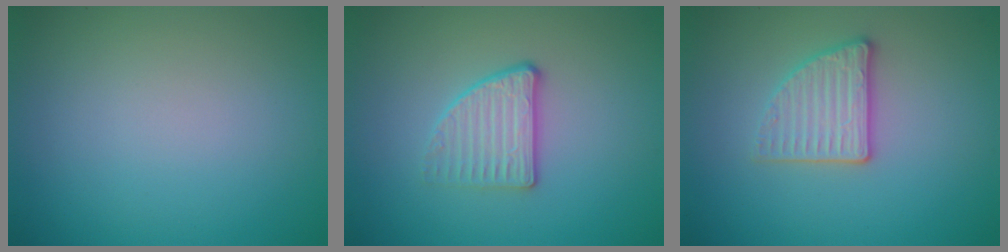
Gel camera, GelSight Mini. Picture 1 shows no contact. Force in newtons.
{"total": 2.9, "press": 2.5, "slide": 1.4}
{"total": 2.9, "press": 2.7, "slide": 1.1}